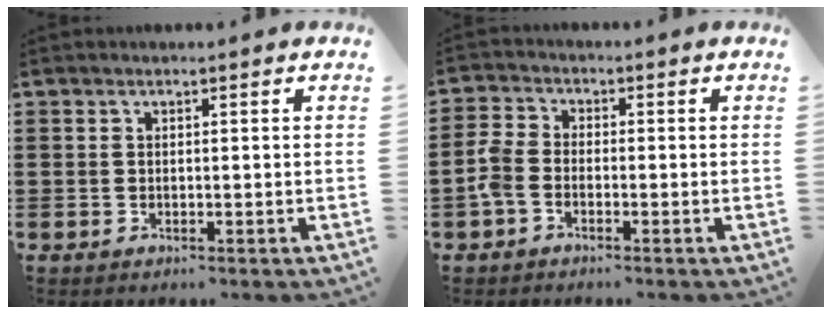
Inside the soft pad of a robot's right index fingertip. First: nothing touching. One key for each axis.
{"total": 3.3, "fx": -1.7, "fy": 1.9, "fz": 2.1, "tx": -0.067, "ty": -0.002, "tz": -0.041}